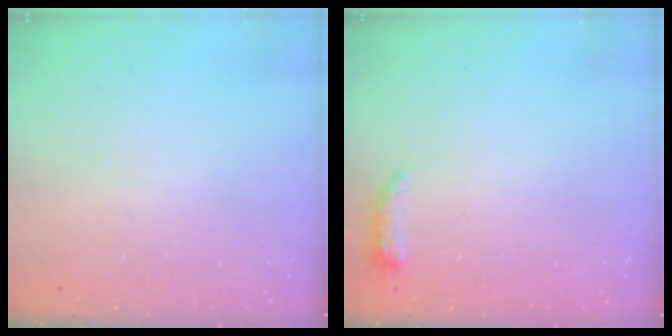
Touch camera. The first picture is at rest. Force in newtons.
{"total": 4.0, "press": 3.9, "slide": 0.8}